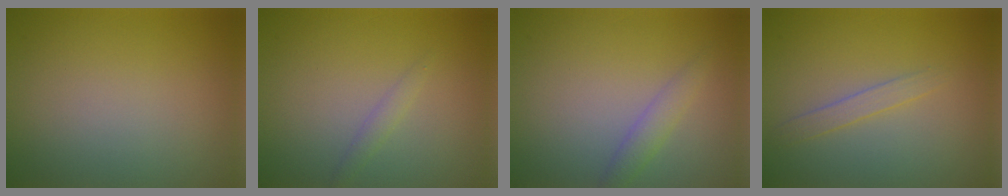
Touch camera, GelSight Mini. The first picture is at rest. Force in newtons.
{"total": 1.0, "press": 1.0, "slide": 0.0}
{"total": 1.7, "press": 1.7, "slide": 0.1}
{"total": 1.3, "press": 1.3, "slide": 0.0}